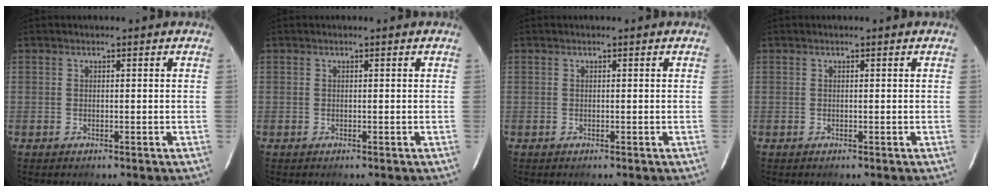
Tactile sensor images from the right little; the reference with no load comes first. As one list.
[{"total": 0.0}, {"total": 0.0}, {"total": 0.0}]